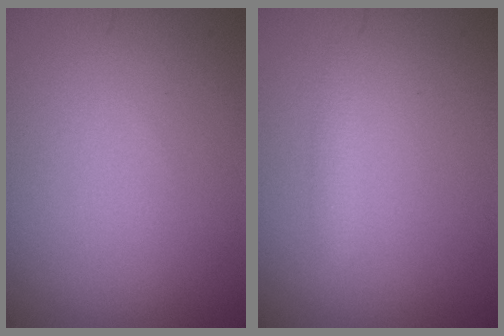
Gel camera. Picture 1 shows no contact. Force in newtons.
{"total": 0.9, "press": 0.9, "slide": 0.1}